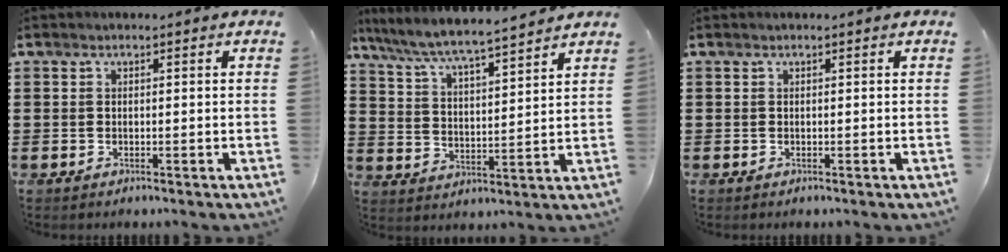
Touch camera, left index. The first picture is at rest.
{"total": 5.9, "force": [5.5, -0.1, 2.0], "torque": [-0.065, -0.035, 0.091]}
{"total": 0.0}